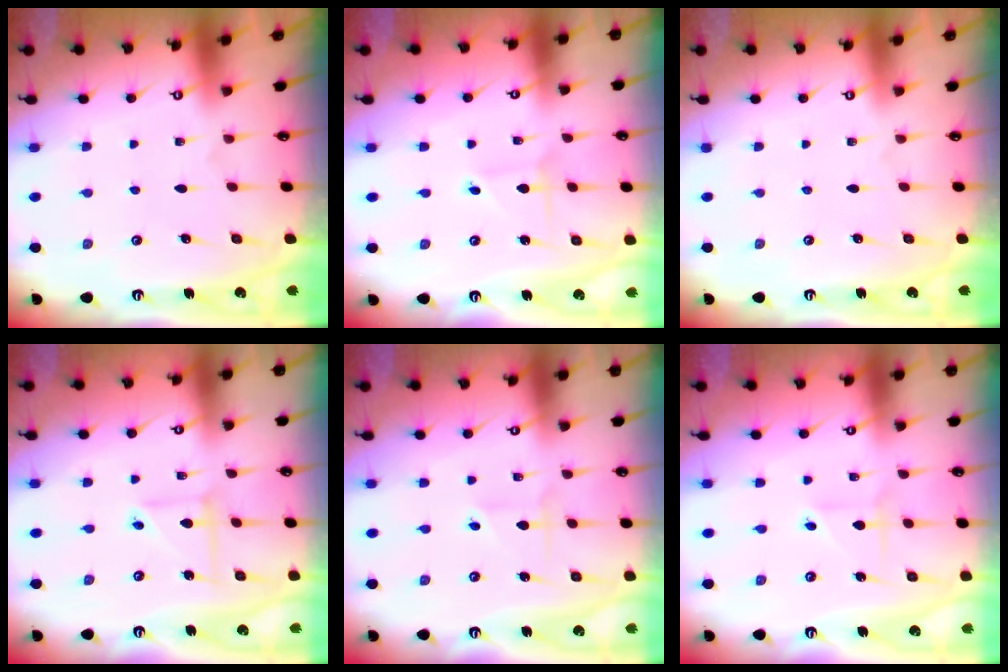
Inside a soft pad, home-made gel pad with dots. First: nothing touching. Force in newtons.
{"total": 0.8, "press": 0.8, "slide": 0.0}
{"total": 0.0}
{"total": 5.1, "press": 5.1, "slide": 0.2}
{"total": 1.7, "press": 1.7, "slide": 0.2}
{"total": 2.3, "press": 2.3, "slide": 0.1}